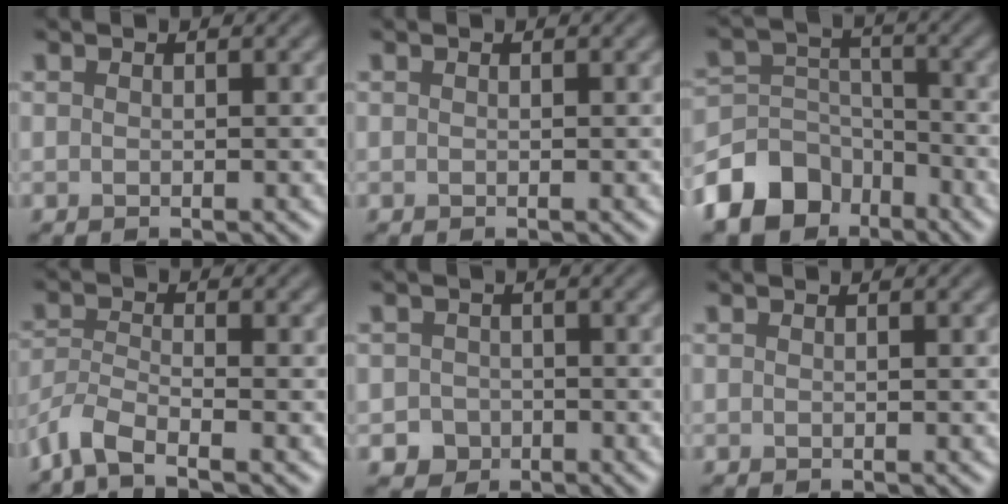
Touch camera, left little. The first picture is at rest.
{"total": 0.0}
{"total": 8.9, "force": [-5.9, 6.0, 2.9], "torque": [-0.049, 0.004, -0.118]}
{"total": 3.9, "force": [-3.0, 0.9, 2.3], "torque": [-0.049, -0.007, -0.072]}
{"total": 1.9, "force": [-0.8, 1.7, 0.3], "torque": [0.005, -0.002, -0.015]}
{"total": 0.0}